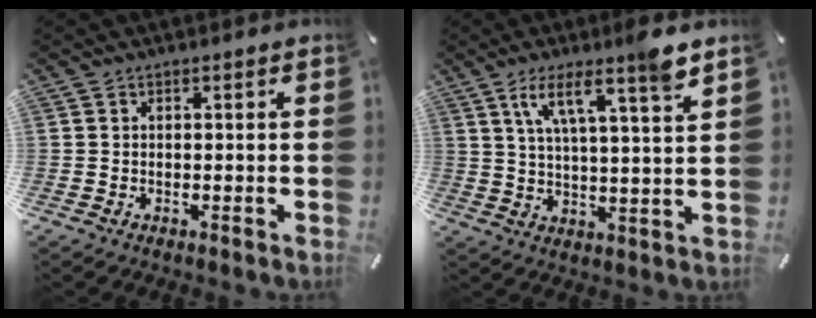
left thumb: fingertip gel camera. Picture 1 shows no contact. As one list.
[{"total": 10.7, "force": [7.2, 1.4, 7.8], "torque": [-0.139, -0.035, 0.118]}]